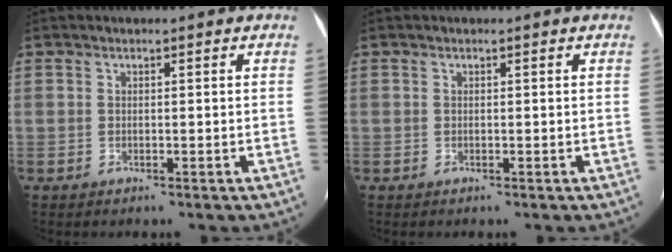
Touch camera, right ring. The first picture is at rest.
{"total": 0.0}